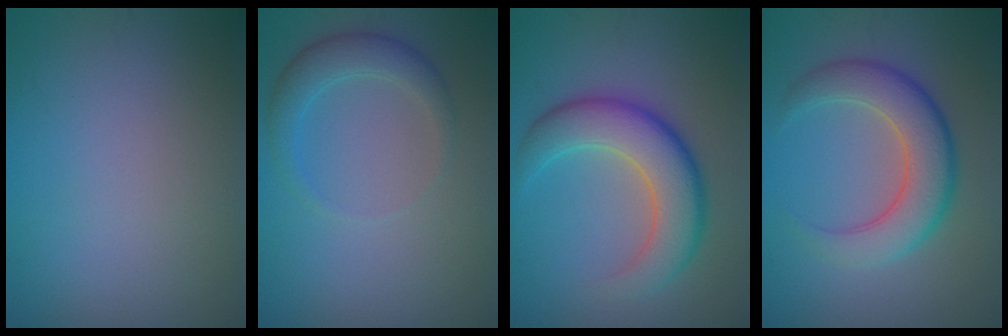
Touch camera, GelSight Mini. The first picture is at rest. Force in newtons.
{"total": 2.7, "press": 2.7, "slide": 0.1}
{"total": 7.0, "press": 6.9, "slide": 0.5}
{"total": 6.0, "press": 6.0, "slide": 0.5}